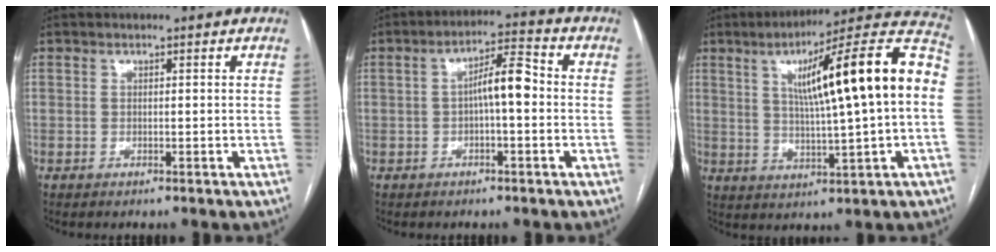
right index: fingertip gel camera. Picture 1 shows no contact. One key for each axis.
{"total": 6.1, "fx": -0.3, "fy": 1.4, "fz": 5.9, "tx": -0.098, "ty": 0.024, "tz": -0.006}
{"total": 20.4, "fx": 3.1, "fy": 1.0, "fz": 20.1, "tx": -0.295, "ty": 0.033, "tz": 0.038}